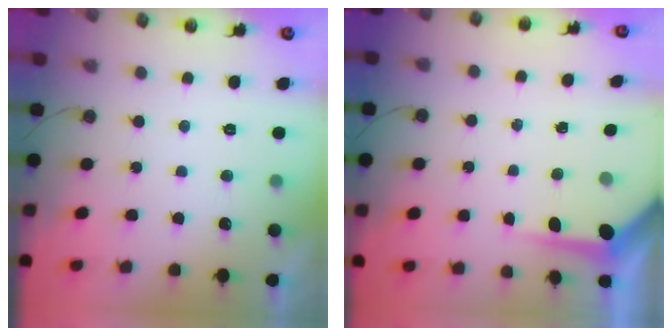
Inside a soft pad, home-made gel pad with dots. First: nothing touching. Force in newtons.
{"total": 4.9, "press": 4.9, "slide": 0.5}